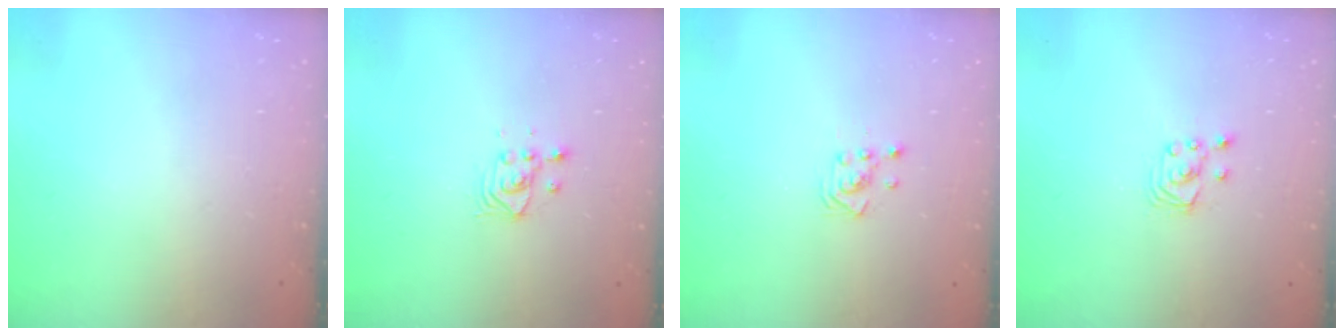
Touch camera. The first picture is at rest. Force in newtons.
{"total": 3.7, "press": 3.7, "slide": 0.3}
{"total": 2.9, "press": 2.8, "slide": 0.3}
{"total": 3.0, "press": 3.0, "slide": 0.3}